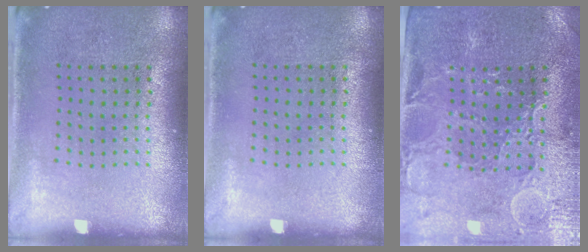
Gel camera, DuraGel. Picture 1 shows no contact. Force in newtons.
{"total": 0.0}
{"total": 1.6, "press": 1.5, "slide": 0.5}